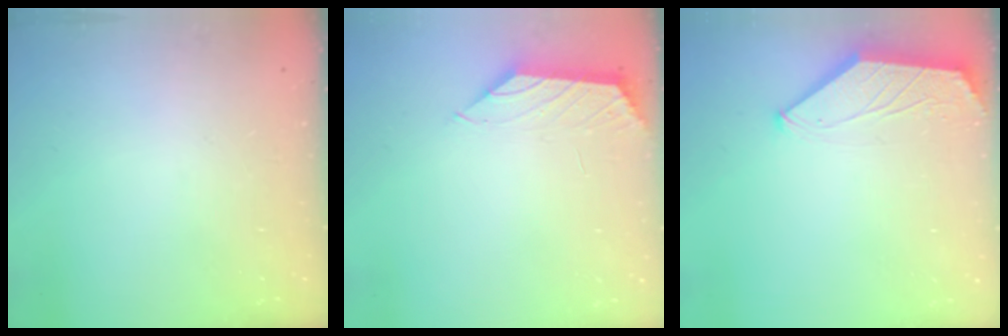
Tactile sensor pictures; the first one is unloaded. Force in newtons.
{"total": 1.1, "press": 1.0, "slide": 0.4}
{"total": 1.6, "press": 1.6, "slide": 0.3}